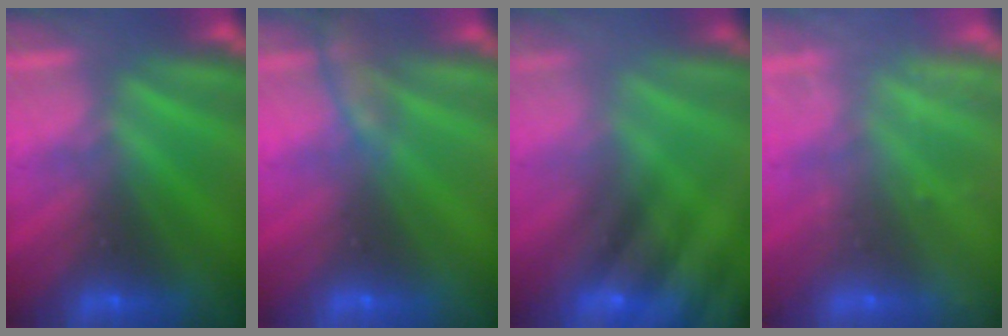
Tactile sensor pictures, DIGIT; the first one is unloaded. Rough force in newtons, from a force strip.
{"total": 2.3}
{"total": 5.9}
{"total": 2.3}